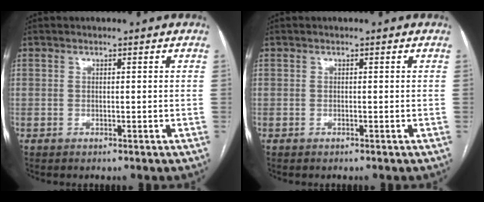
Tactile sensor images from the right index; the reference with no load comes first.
{"total": 0.0}